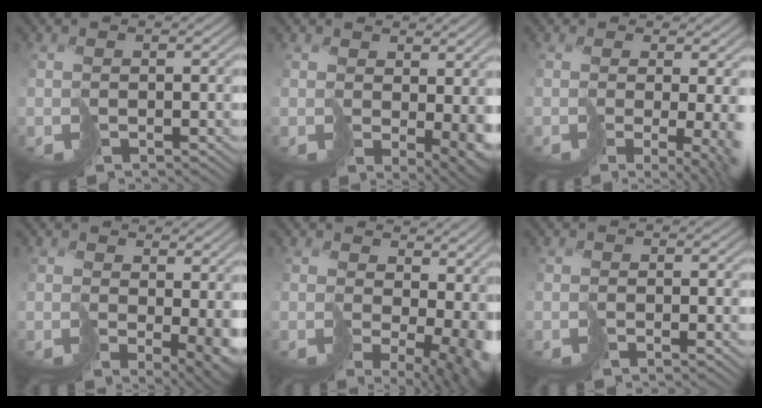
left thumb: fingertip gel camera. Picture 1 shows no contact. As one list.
[{"total": 6.0, "force": [1.1, 2.3, 5.4], "torque": [-0.081, -0.008, 0.026]}, {"total": 8.2, "force": [-1.5, 2.6, 7.7], "torque": [-0.100, -0.010, -0.012]}, {"total": 6.6, "force": [1.4, 2.8, 5.8], "torque": [-0.089, -0.010, 0.033]}, {"total": 11.7, "force": [1.5, 6.8, 9.5], "torque": [-0.131, -0.032, 0.064]}, {"total": 1.1, "force": [-0.3, 0.1, 1.1], "torque": [-0.018, -0.002, -0.007]}]